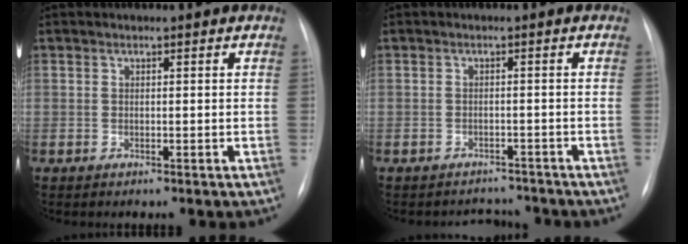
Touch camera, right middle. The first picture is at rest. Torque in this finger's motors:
{"motor_torque": [-0.01, 0.00, -0.01, 0.00]}